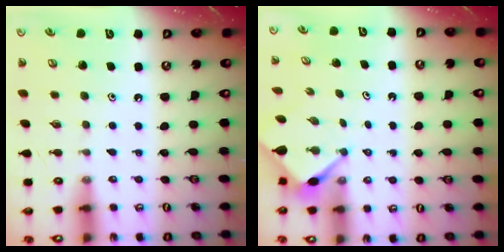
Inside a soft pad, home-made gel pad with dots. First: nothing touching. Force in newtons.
{"total": 2.8, "press": 2.8, "slide": 0.3}